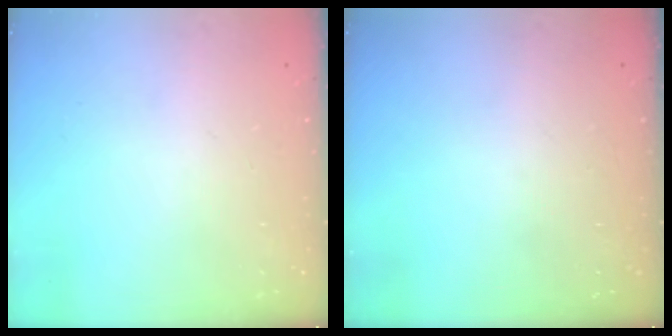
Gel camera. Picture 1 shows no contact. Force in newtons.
{"total": 0.0}